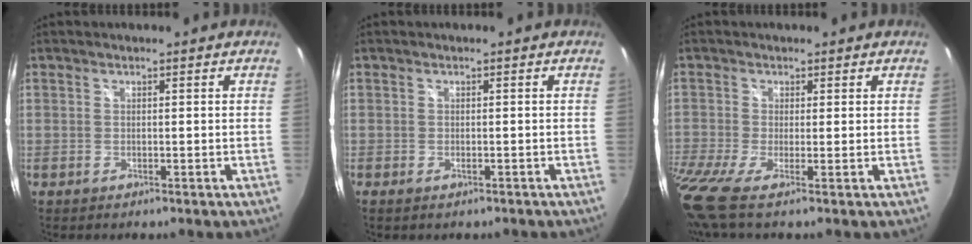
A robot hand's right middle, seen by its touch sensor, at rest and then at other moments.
{"total": 1.1, "force": [-0.7, 0.5, 0.7], "torque": [-0.011, -0.002, -0.010]}
{"total": 6.3, "force": [-3.1, -0.4, 5.5], "torque": [-0.119, -0.035, -0.070]}